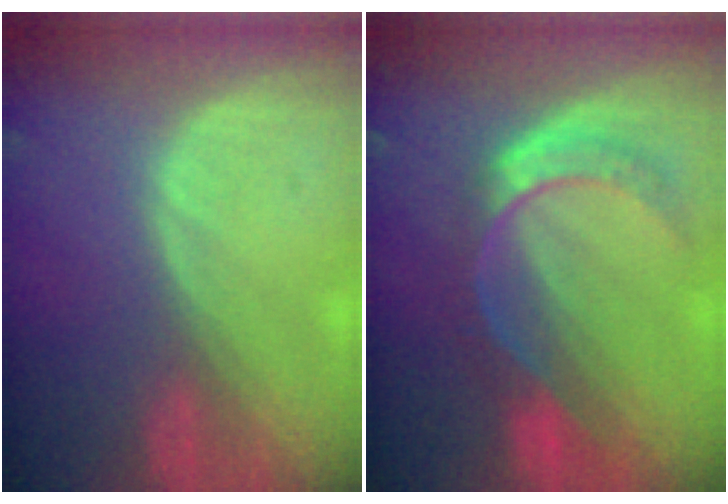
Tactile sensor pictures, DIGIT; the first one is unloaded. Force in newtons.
{"total": 8.1, "press": 6.8, "slide": 4.4}